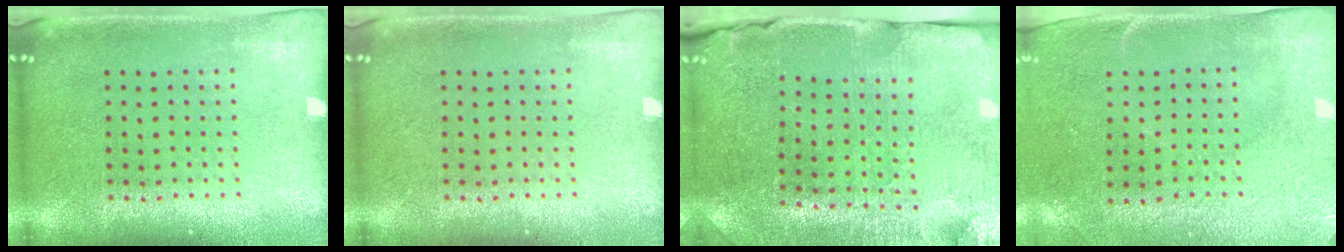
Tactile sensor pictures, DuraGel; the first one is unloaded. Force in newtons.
{"total": 0.0}
{"total": 3.6, "press": 3.6, "slide": 0.4}
{"total": 2.9, "press": 2.4, "slide": 1.6}